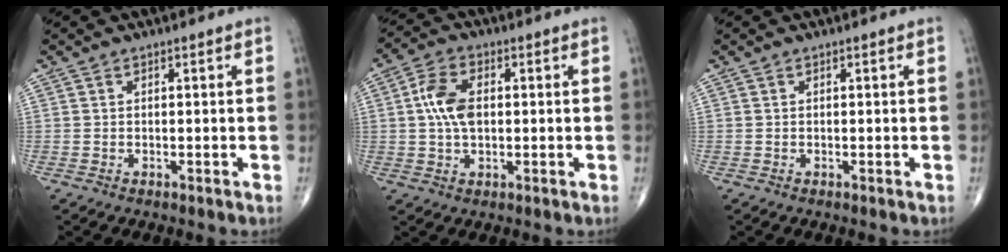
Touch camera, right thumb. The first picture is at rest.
{"total": 7.3, "force": [0.7, 4.3, 5.9], "torque": [-0.113, 0.009, 0.008]}
{"total": 0.0}